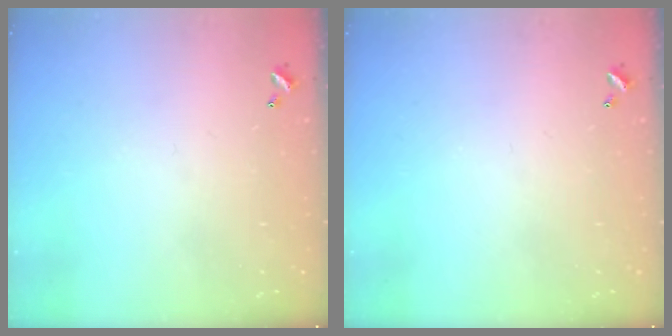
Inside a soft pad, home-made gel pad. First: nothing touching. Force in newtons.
{"total": 0.0}